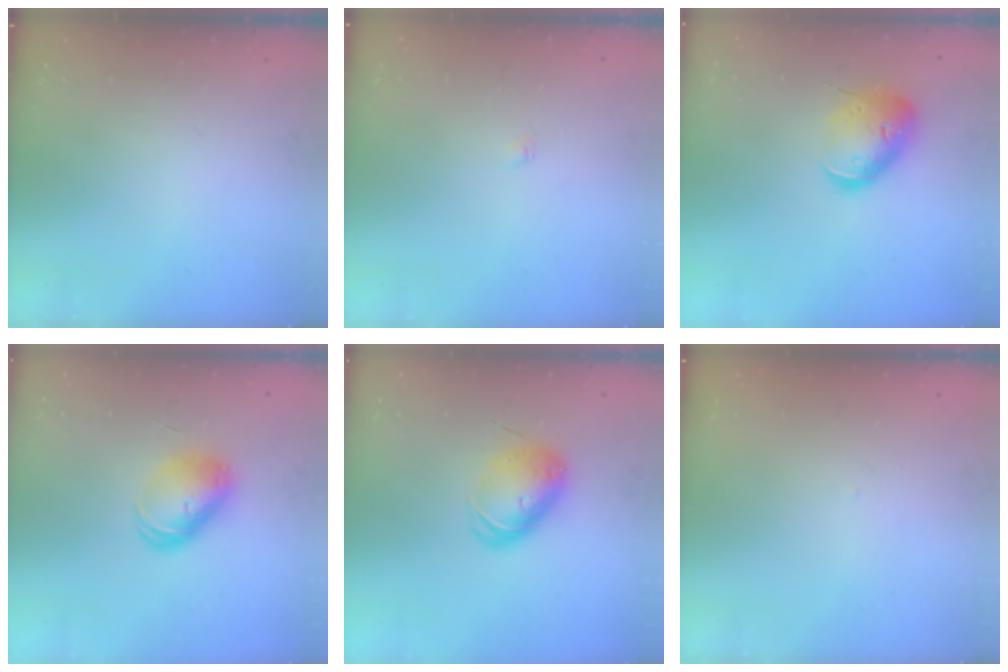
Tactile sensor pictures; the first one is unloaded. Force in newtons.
{"total": 1.8, "press": 1.7, "slide": 0.3}
{"total": 14.8, "press": 14.6, "slide": 2.1}
{"total": 9.1, "press": 9.1, "slide": 0.1}
{"total": 8.7, "press": 8.6, "slide": 1.1}
{"total": 1.6, "press": 1.6, "slide": 0.3}